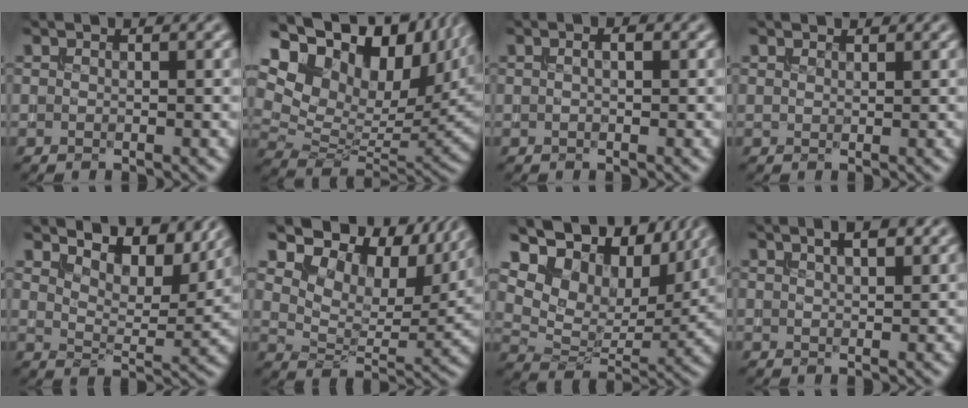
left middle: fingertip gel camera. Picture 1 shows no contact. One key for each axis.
{"total": 19.3, "fx": 9.1, "fy": 12.0, "fz": 12.2, "tx": -0.250, "ty": 0.051, "tz": 0.181}
{"total": 1.2, "fx": 0.5, "fy": 0.5, "fz": 1.0, "tx": -0.011, "ty": -0.005, "tz": 0.002}
{"total": 0.8, "fx": 0.8, "fy": 0.2, "fz": 0.0, "tx": 0.001, "ty": 0.003, "tz": 0.016}
{"total": 7.7, "fx": 6.4, "fy": 2.4, "fz": 3.7, "tx": -0.064, "ty": 0.001, "tz": 0.088}
{"total": 11.7, "fx": 7.8, "fy": 6.0, "fz": 6.3, "tx": -0.114, "ty": 0.003, "tz": 0.130}
{"total": 13.5, "fx": 8.7, "fy": 7.4, "fz": 7.2, "tx": -0.157, "ty": 0.027, "tz": 0.139}
{"total": 2.8, "fx": 1.6, "fy": 0.8, "fz": 2.1, "tx": -0.023, "ty": 0.005, "tz": 0.022}